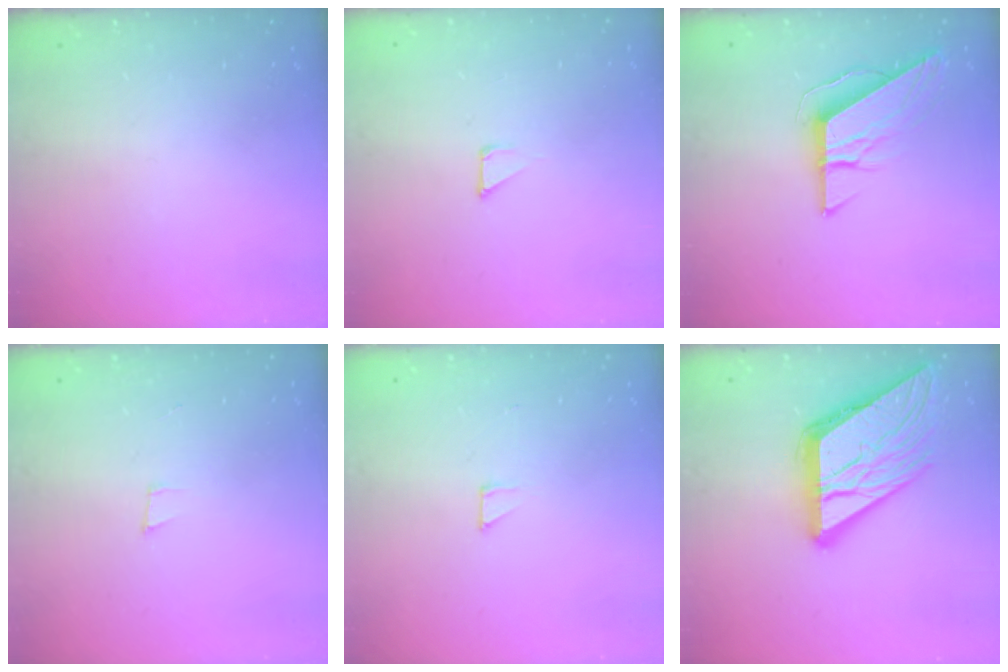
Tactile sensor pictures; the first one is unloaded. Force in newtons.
{"total": 1.7, "press": 1.7, "slide": 0.0}
{"total": 9.2, "press": 9.2, "slide": 0.6}
{"total": 3.3, "press": 1.9, "slide": 2.7}
{"total": 2.1, "press": 2.1, "slide": 0.1}
{"total": 17.1, "press": 17.1, "slide": 1.8}